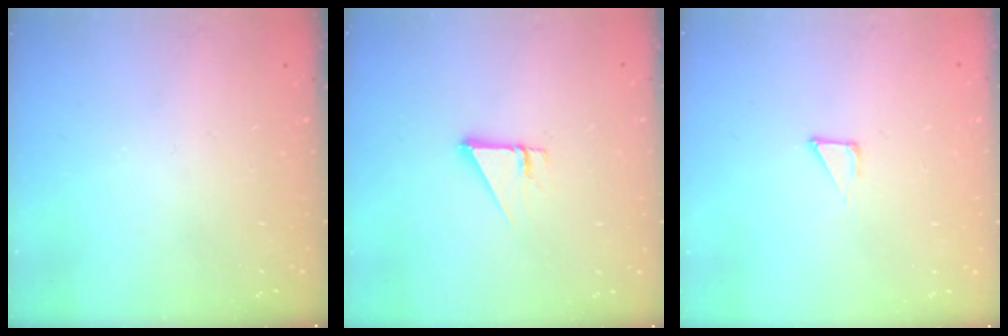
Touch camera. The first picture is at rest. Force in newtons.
{"total": 2.7, "press": 2.7, "slide": 0.2}
{"total": 2.7, "press": 2.7, "slide": 0.3}